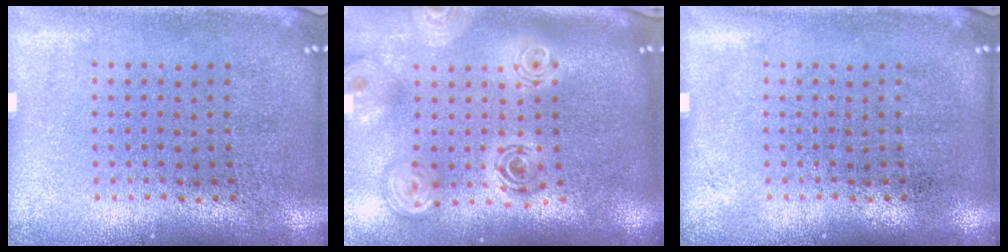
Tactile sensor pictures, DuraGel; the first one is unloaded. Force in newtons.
{"total": 2.6, "press": 1.9, "slide": 1.7}
{"total": 0.0}